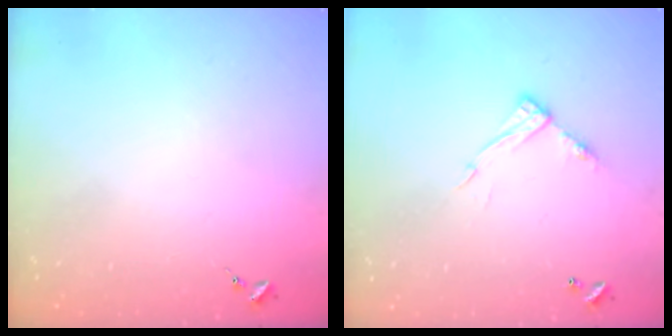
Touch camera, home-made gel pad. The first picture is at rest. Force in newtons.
{"total": 9.4, "press": 9.4, "slide": 0.5}